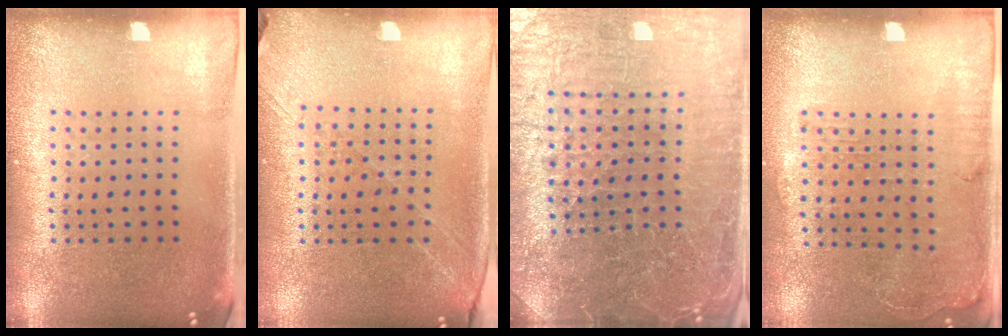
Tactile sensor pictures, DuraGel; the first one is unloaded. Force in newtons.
{"total": 1.4, "press": 1.3, "slide": 0.6}
{"total": 5.1, "press": 4.8, "slide": 1.5}
{"total": 1.3, "press": 1.2, "slide": 0.4}